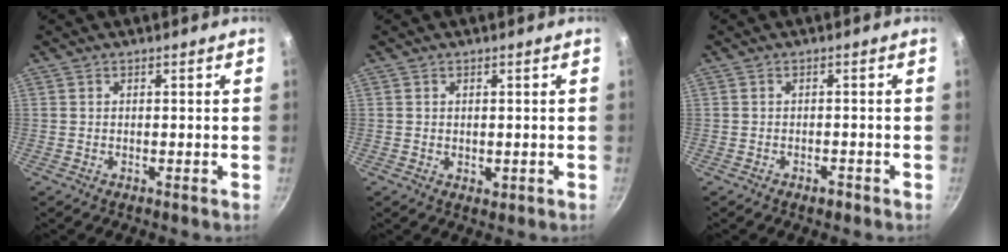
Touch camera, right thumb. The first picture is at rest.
{"total": 1.1, "force": [0.1, 0.9, 0.7], "torque": [-0.007, -0.004, 0.002]}
{"total": 1.7, "force": [-1.2, 0.9, 0.9], "torque": [-0.013, 0.012, -0.013]}